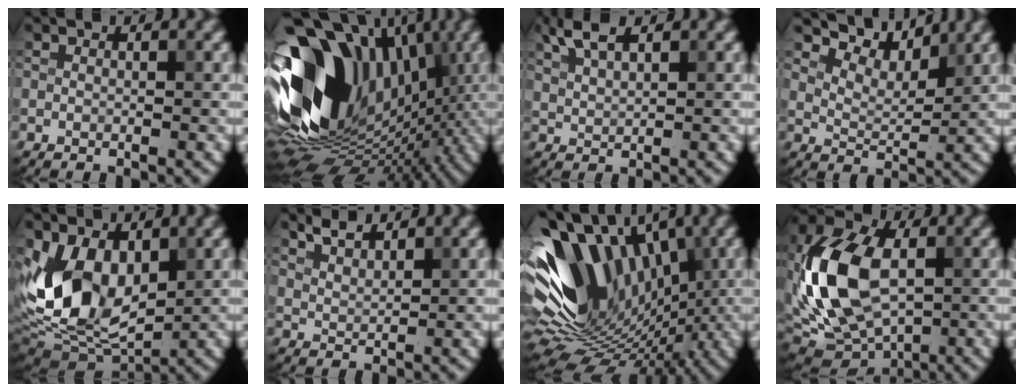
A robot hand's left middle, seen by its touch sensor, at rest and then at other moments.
{"total": 16.9, "force": [0.7, 11.8, 12.1], "torque": [-0.234, 0.024, -0.001]}
{"total": 3.3, "force": [2.3, 1.2, 2.1], "torque": [-0.049, 0.008, 0.048]}
{"total": 5.1, "force": [4.5, 1.5, 1.8], "torque": [-0.037, 0.003, 0.069]}
{"total": 9.1, "force": [1.2, 6.2, 6.6], "torque": [-0.137, -0.019, 0.022]}
{"total": 2.1, "force": [1.9, 0.6, 0.7], "torque": [-0.014, 0.002, 0.040]}
{"total": 15.7, "force": [2.3, 10.1, 11.8], "torque": [-0.204, 0.025, 0.036]}
{"total": 13.2, "force": [-0.1, 8.1, 10.4], "torque": [-0.234, 0.003, -0.011]}